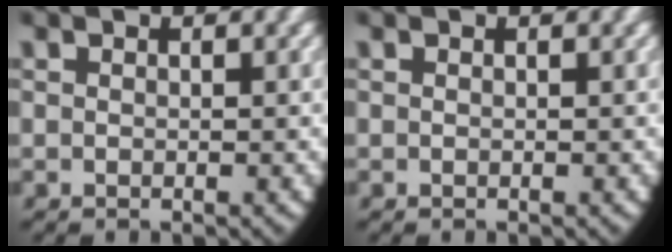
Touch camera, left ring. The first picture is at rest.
{"total": 0.0}